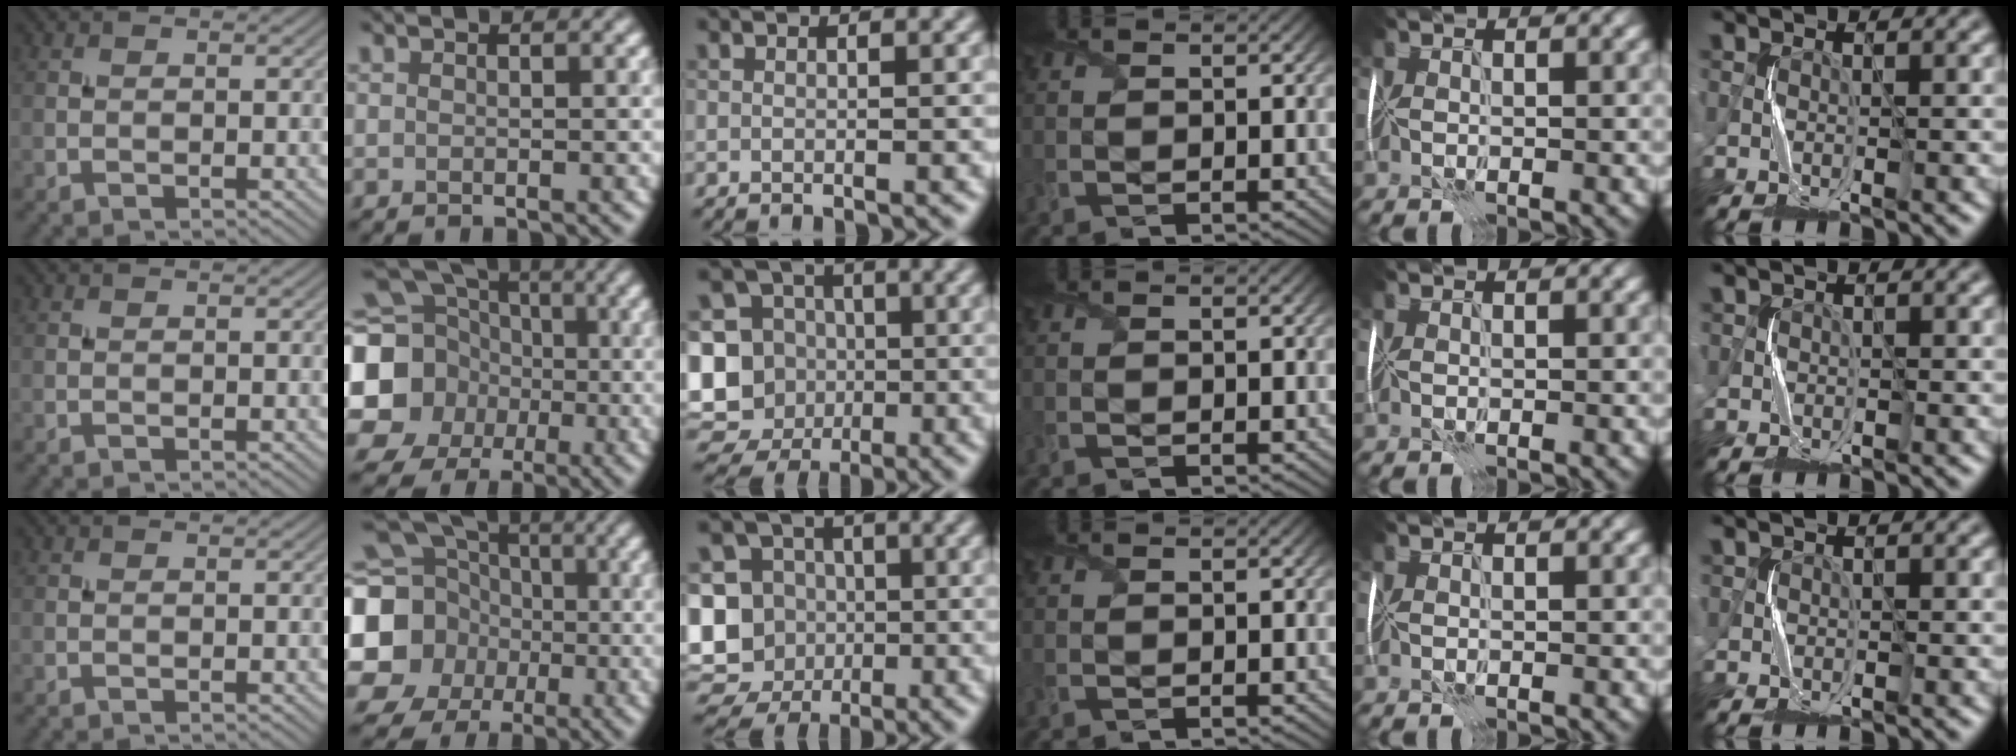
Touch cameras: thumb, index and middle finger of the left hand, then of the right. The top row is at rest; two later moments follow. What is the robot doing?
{"motion": "fold", "object": "shipping label"}